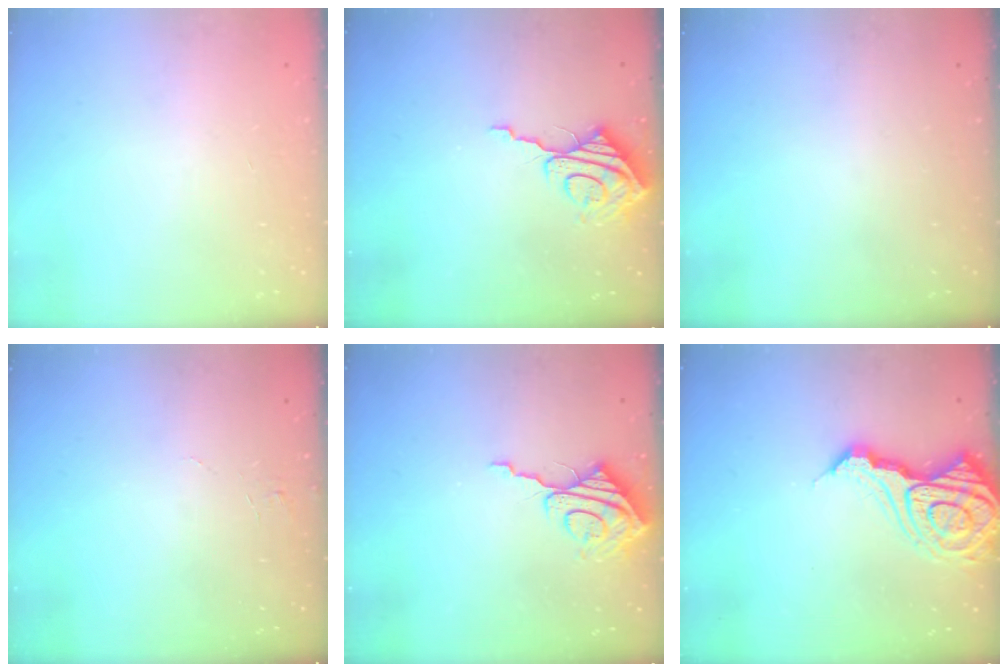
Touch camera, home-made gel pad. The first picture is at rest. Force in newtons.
{"total": 9.0, "press": 9.0, "slide": 0.8}
{"total": 0.0}
{"total": 4.6, "press": 4.5, "slide": 0.4}
{"total": 9.0, "press": 9.0, "slide": 0.8}
{"total": 17.6, "press": 17.4, "slide": 1.9}